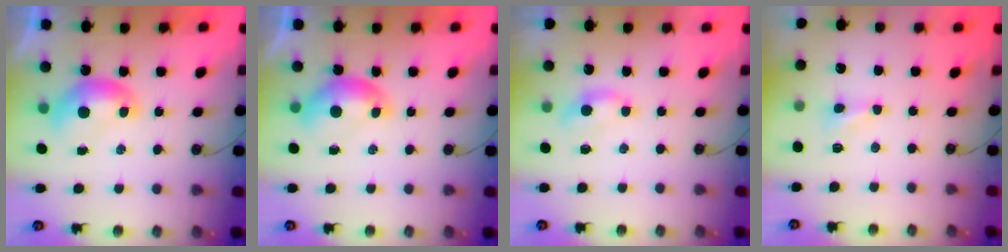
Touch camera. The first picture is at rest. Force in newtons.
{"total": 1.2, "press": 0.7, "slide": 0.9}
{"total": 1.2, "press": 1.1, "slide": 0.3}
{"total": 1.0, "press": 0.9, "slide": 0.3}